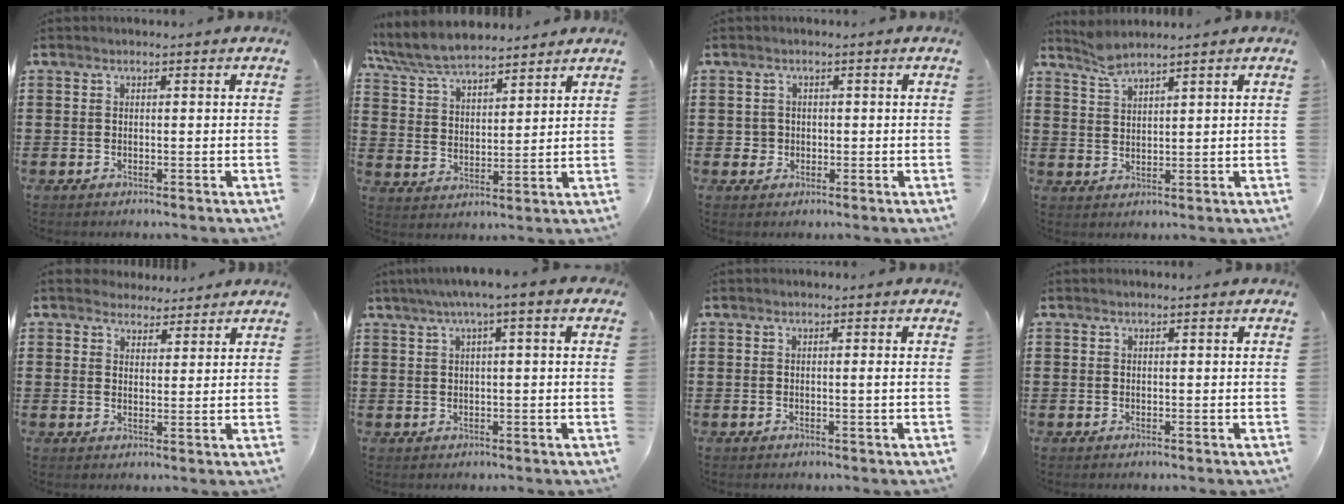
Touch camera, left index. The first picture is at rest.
{"total": 7.5, "force": [6.9, 1.5, 2.5], "torque": [-0.075, -0.023, 0.127]}
{"total": 1.8, "force": [0.0, 1.7, 0.4], "torque": [-0.015, 0.006, -0.004]}
{"total": 3.2, "force": [2.8, 0.5, 1.5], "torque": [-0.038, -0.001, 0.053]}
{"total": 3.6, "force": [3.2, 1.5, 0.0], "torque": [-0.013, 0.002, 0.063]}
{"total": 3.6, "force": [0.8, 0.1, 3.5], "torque": [-0.065, 0.000, 0.012]}
{"total": 0.8, "force": [0.1, -0.2, 0.8], "torque": [-0.016, -0.002, 0.000]}
{"total": 0.0}